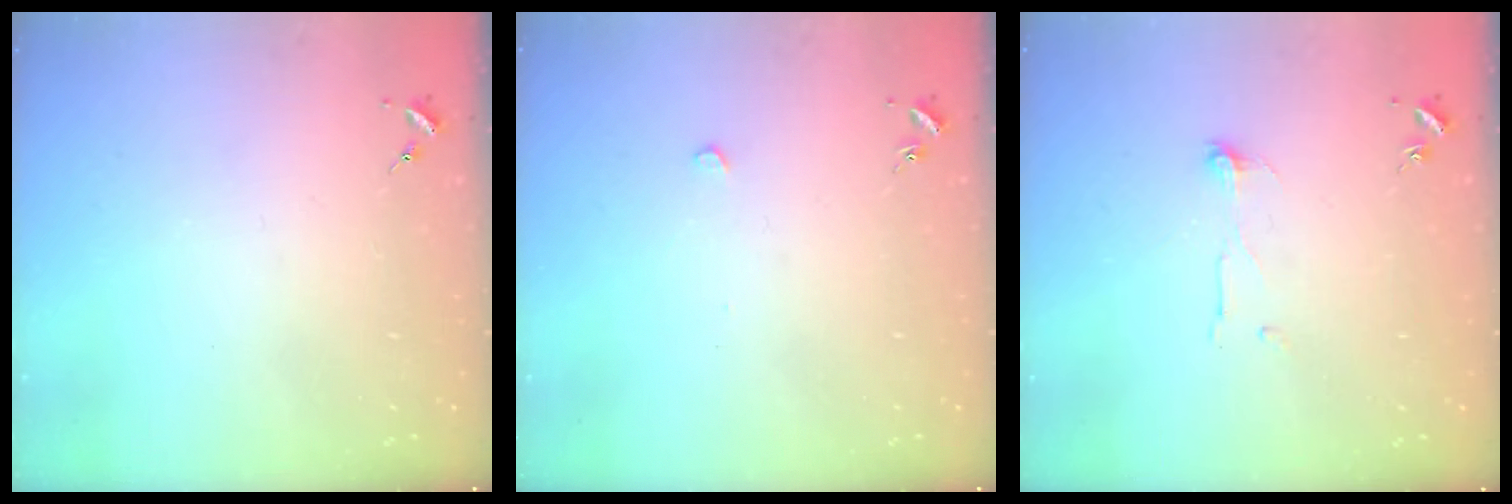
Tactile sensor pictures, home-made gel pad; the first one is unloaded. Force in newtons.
{"total": 3.0, "press": 2.9, "slide": 0.4}
{"total": 4.0, "press": 4.0, "slide": 0.3}